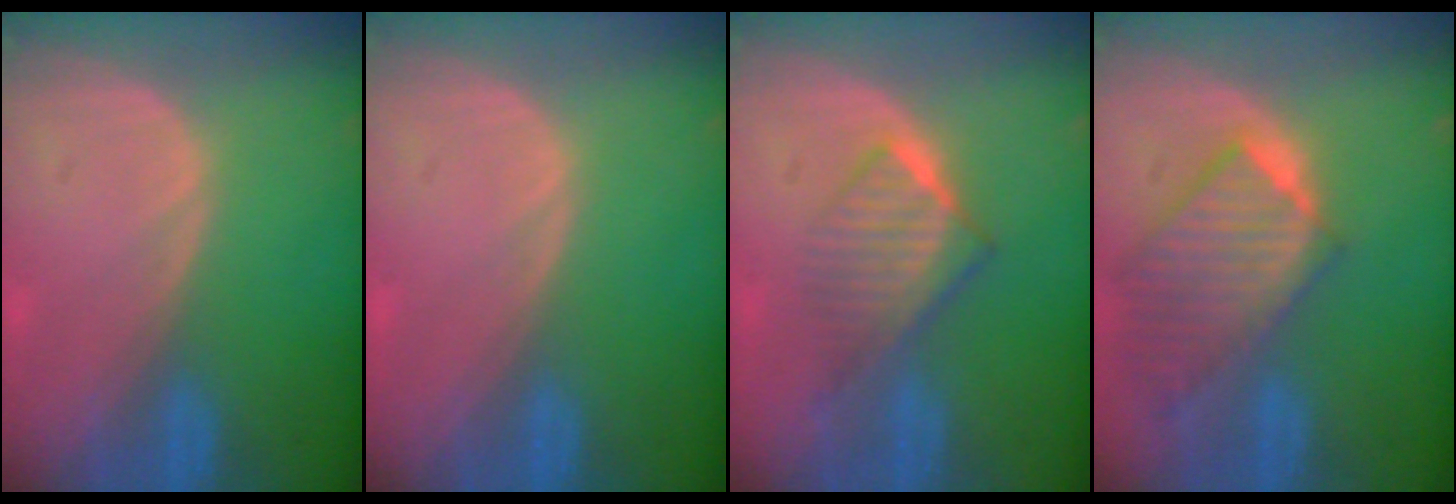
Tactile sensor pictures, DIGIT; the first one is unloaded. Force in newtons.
{"total": 0.0}
{"total": 6.5, "press": 5.7, "slide": 3.1}
{"total": 9.8, "press": 8.5, "slide": 4.8}